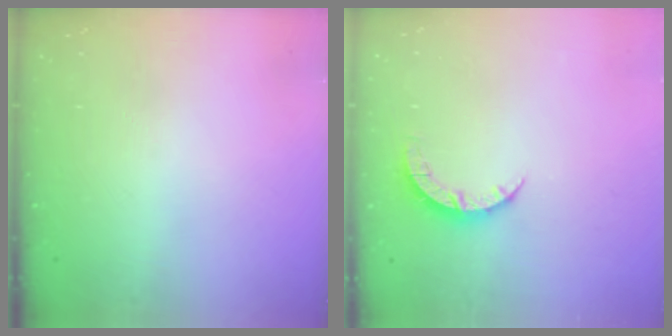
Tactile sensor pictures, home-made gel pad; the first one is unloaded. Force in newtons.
{"total": 4.4, "press": 4.4, "slide": 0.3}